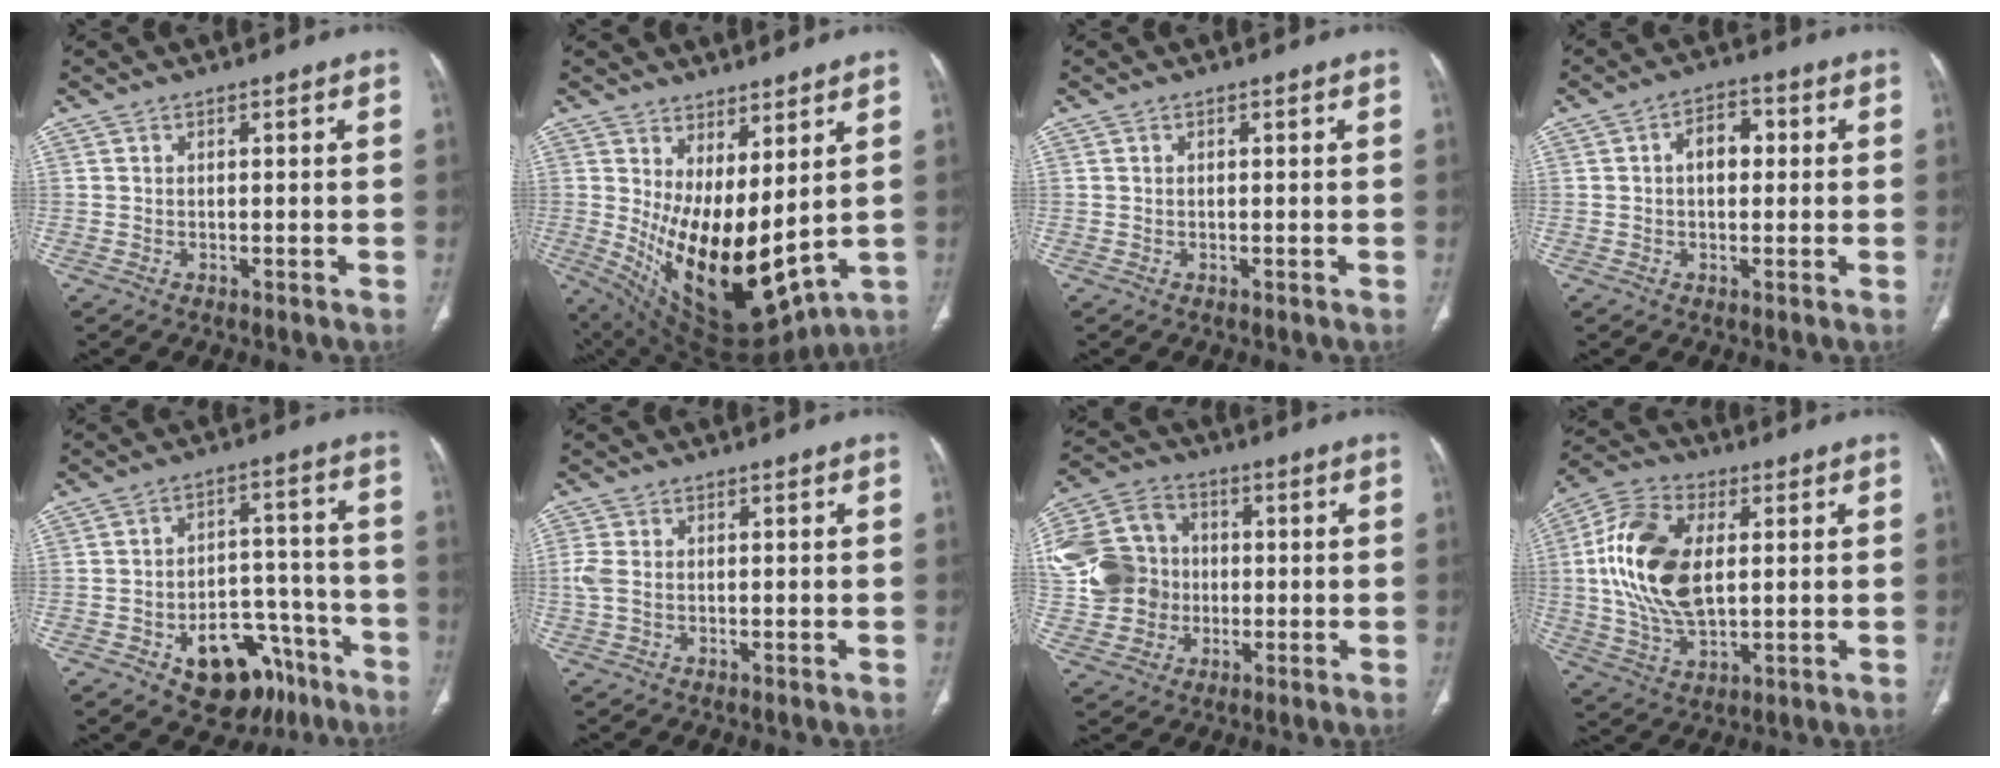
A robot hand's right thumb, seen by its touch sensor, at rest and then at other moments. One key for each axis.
{"total": 18.1, "fx": 2.6, "fy": 8.2, "fz": 15.9, "tx": -0.257, "ty": -0.055, "tz": 0.076}
{"total": 0.0}
{"total": 5.7, "fx": 0.7, "fy": 3.7, "fz": 4.3, "tx": -0.056, "ty": 0.018, "tz": 0.005}
{"total": 15.4, "fx": -8.7, "fy": 9.6, "fz": 8.5, "tx": -0.068, "ty": 0.077, "tz": -0.116}
{"total": 2.8, "fx": 0.0, "fy": 1.8, "fz": 2.1, "tx": -0.071, "ty": 0.004, "tz": 0.000}
{"total": 17.4, "fx": -0.4, "fy": 15.4, "fz": 8.2, "tx": -0.156, "ty": 0.031, "tz": -0.003}
{"total": 17.5, "fx": 2.3, "fy": 10.0, "fz": 14.2, "tx": -0.284, "ty": 0.003, "tz": 0.043}